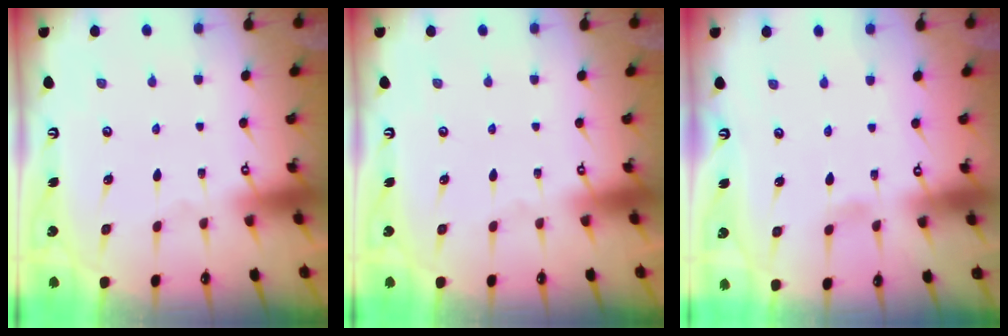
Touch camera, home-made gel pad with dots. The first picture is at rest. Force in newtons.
{"total": 0.0}
{"total": 2.1, "press": 2.1, "slide": 0.2}